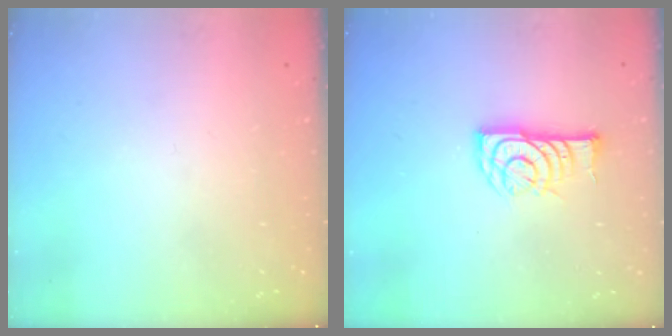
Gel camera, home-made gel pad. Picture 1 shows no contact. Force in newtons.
{"total": 10.4, "press": 10.4, "slide": 0.5}